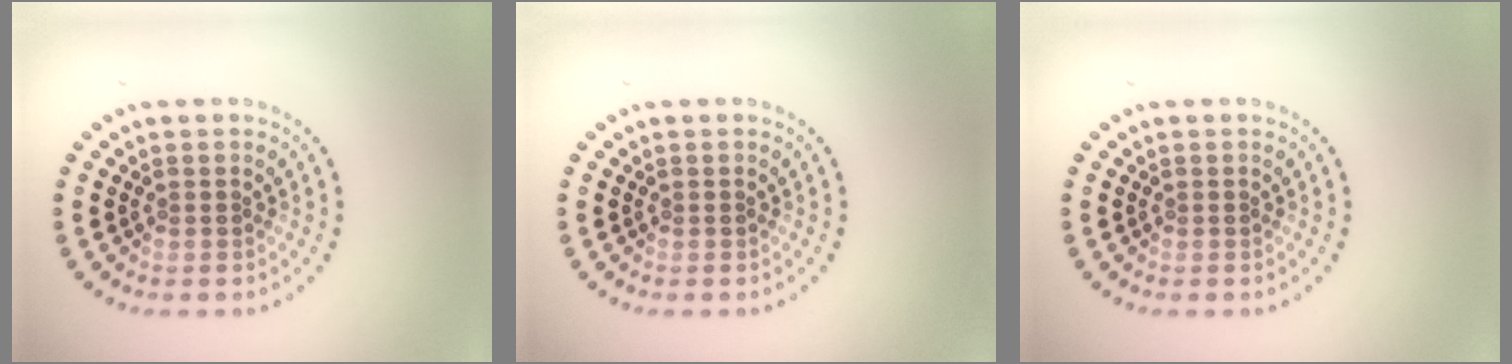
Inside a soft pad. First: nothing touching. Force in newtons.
{"total": 0.0}
{"total": 0.0}